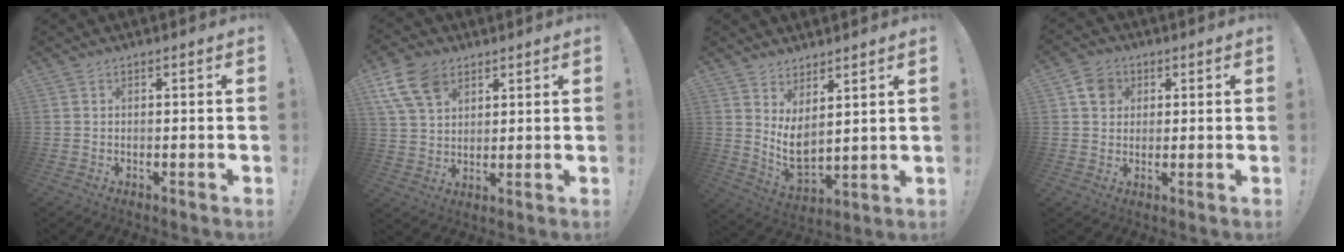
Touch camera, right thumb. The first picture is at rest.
{"total": 11.6, "force": [6.3, 7.3, 6.3], "torque": [-0.120, -0.018, 0.124]}
{"total": 7.3, "force": [4.1, 3.8, 4.8], "torque": [-0.078, -0.053, 0.082]}
{"total": 6.3, "force": [2.4, 5.4, 2.0], "torque": [-0.024, -0.005, 0.047]}